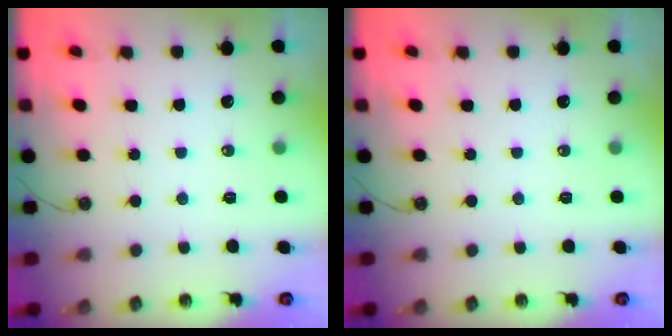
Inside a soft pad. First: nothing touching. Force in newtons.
{"total": 0.0}